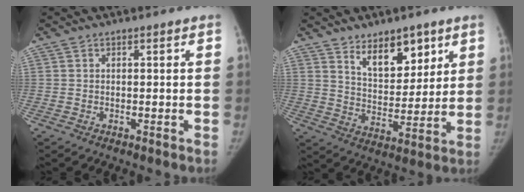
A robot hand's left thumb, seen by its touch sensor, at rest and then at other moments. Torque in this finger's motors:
{"motor_torque": [-0.05, 0.09, 0.81, -0.54, 0.05]}